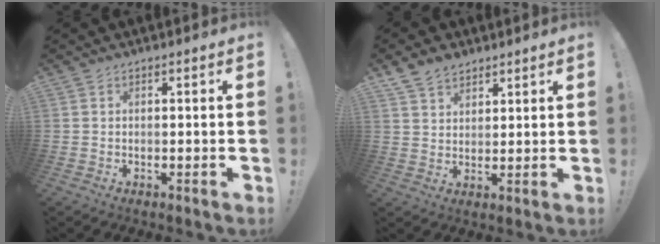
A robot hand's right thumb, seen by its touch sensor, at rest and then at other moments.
{"total": 6.4, "force": [5.0, 3.7, 1.7], "torque": [-0.034, -0.025, 0.097]}